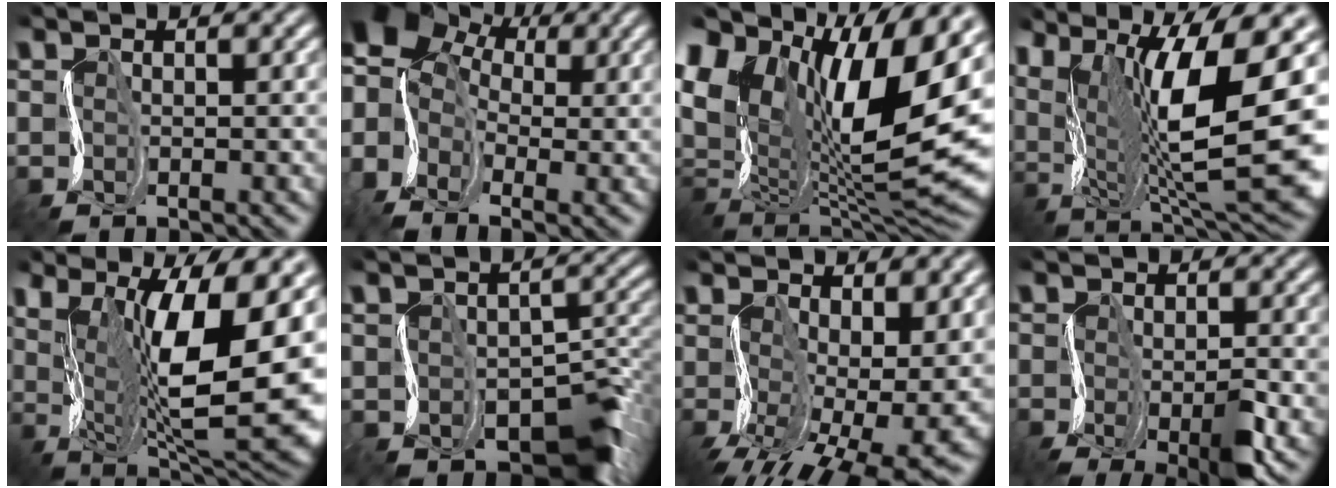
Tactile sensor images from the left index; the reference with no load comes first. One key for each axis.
{"total": 10.2, "fx": 1.1, "fy": 7.9, "fz": 6.3, "tx": -0.122, "ty": 0.025, "tz": 0.003}
{"total": 16.5, "fx": 5.3, "fy": 8.5, "fz": 13.0, "tx": -0.238, "ty": 0.031, "tz": 0.089}
{"total": 15.5, "fx": 2.7, "fy": 4.8, "fz": 14.5, "tx": -0.252, "ty": 0.015, "tz": 0.057}
{"total": 15.2, "fx": 1.3, "fy": 5.8, "fz": 14.0, "tx": -0.210, "ty": -0.005, "tz": 0.029}
{"total": 7.6, "fx": -5.0, "fy": 4.2, "fz": 3.9, "tx": -0.041, "ty": -0.004, "tz": -0.074}
{"total": 10.4, "fx": -2.4, "fy": 4.0, "fz": 9.3, "tx": -0.143, "ty": -0.023, "tz": -0.032}
{"total": 5.3, "fx": -2.5, "fy": 1.6, "fz": 4.4, "tx": -0.072, "ty": -0.001, "tz": -0.044}